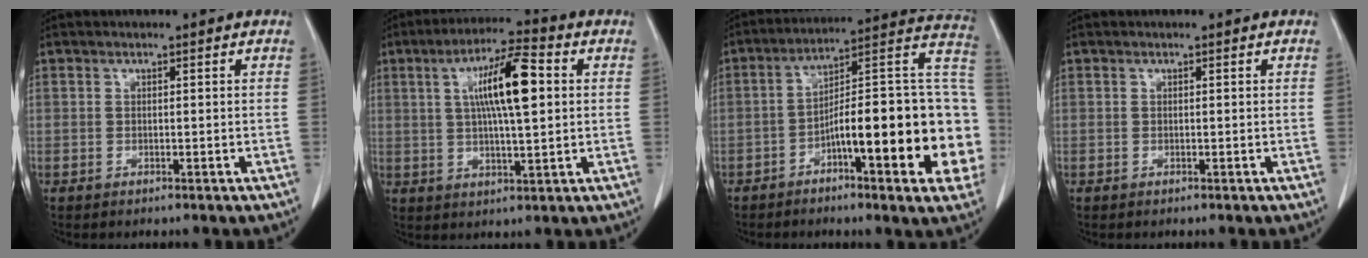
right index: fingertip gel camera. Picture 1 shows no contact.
{"total": 11.2, "force": [2.4, 2.0, 10.7], "torque": [-0.188, 0.016, 0.038]}
{"total": 23.5, "force": [-5.7, 4.2, 22.4], "torque": [-0.236, 0.035, -0.076]}
{"total": 0.0}